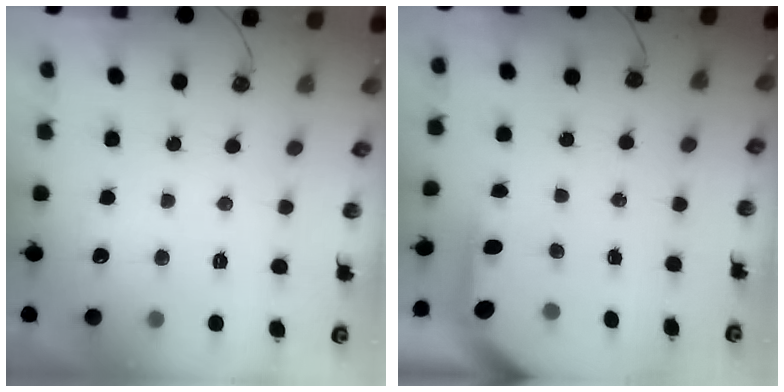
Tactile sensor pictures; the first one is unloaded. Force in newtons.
{"total": 3.7, "press": 3.7, "slide": 0.3}